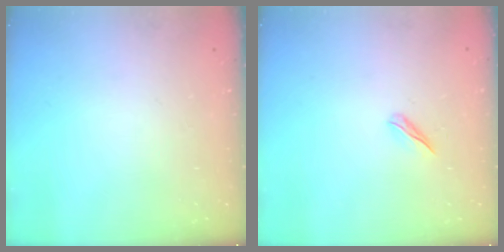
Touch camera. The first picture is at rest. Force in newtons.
{"total": 3.4, "press": 3.3, "slide": 0.8}